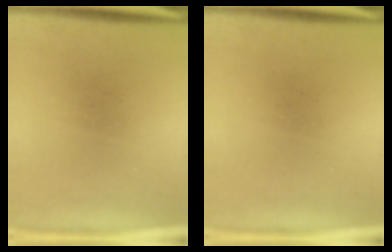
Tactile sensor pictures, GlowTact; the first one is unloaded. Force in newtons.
{"total": 0.0}